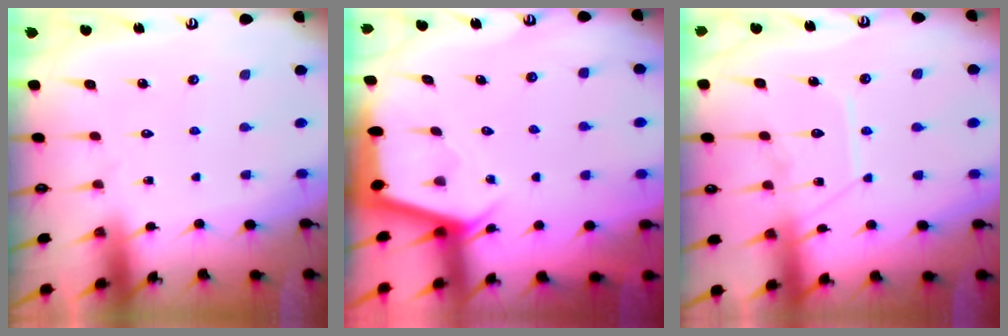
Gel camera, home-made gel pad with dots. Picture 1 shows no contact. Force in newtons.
{"total": 2.8, "press": 2.8, "slide": 0.4}
{"total": 10.7, "press": 10.7, "slide": 0.9}